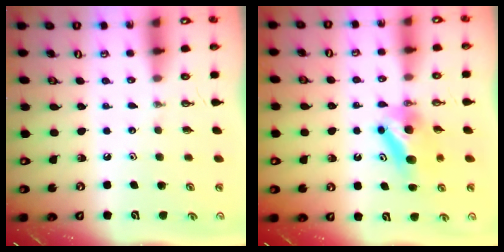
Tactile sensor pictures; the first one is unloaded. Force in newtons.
{"total": 6.6, "press": 6.5, "slide": 1.2}